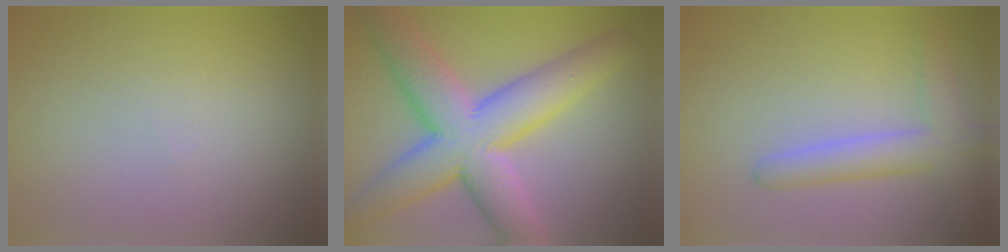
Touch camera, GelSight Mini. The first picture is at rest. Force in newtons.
{"total": 10.3, "press": 10.3, "slide": 0.3}
{"total": 3.8, "press": 3.8, "slide": 0.3}